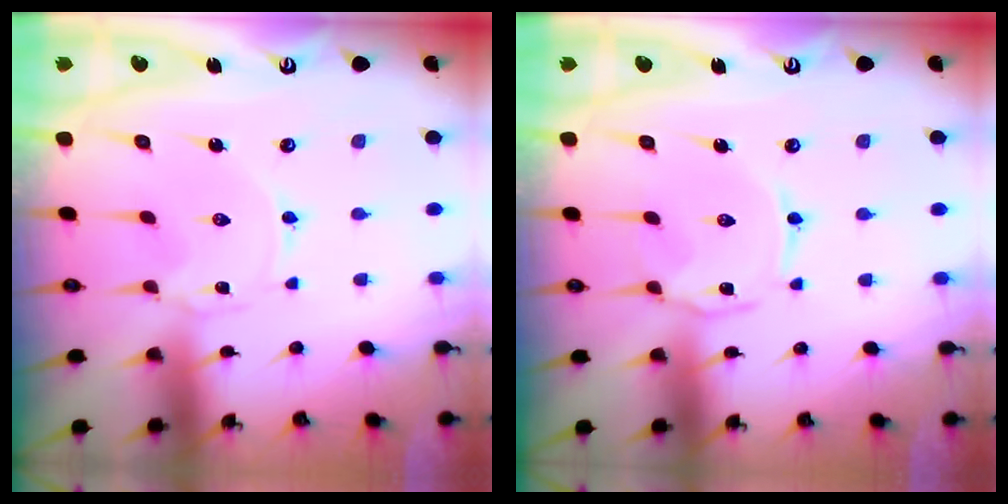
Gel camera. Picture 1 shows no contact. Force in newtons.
{"total": 2.1, "press": 2.0, "slide": 0.4}